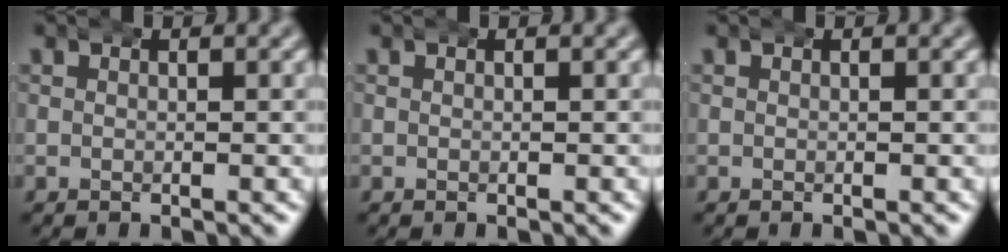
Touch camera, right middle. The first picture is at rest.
{"total": 0.0}
{"total": 0.0}